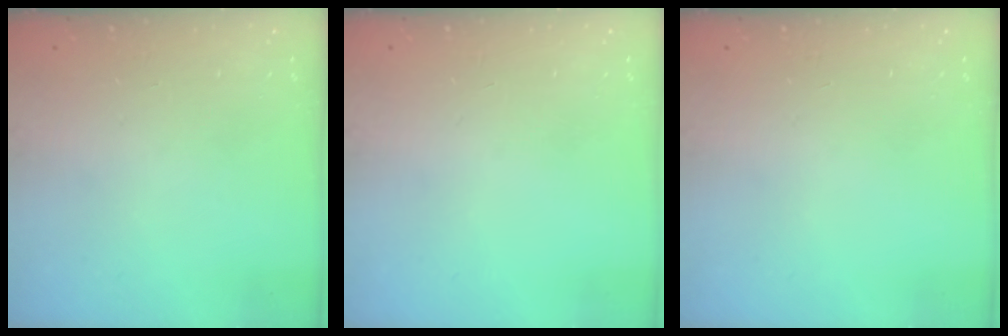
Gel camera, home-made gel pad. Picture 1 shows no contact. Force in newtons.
{"total": 0.0}
{"total": 0.0}